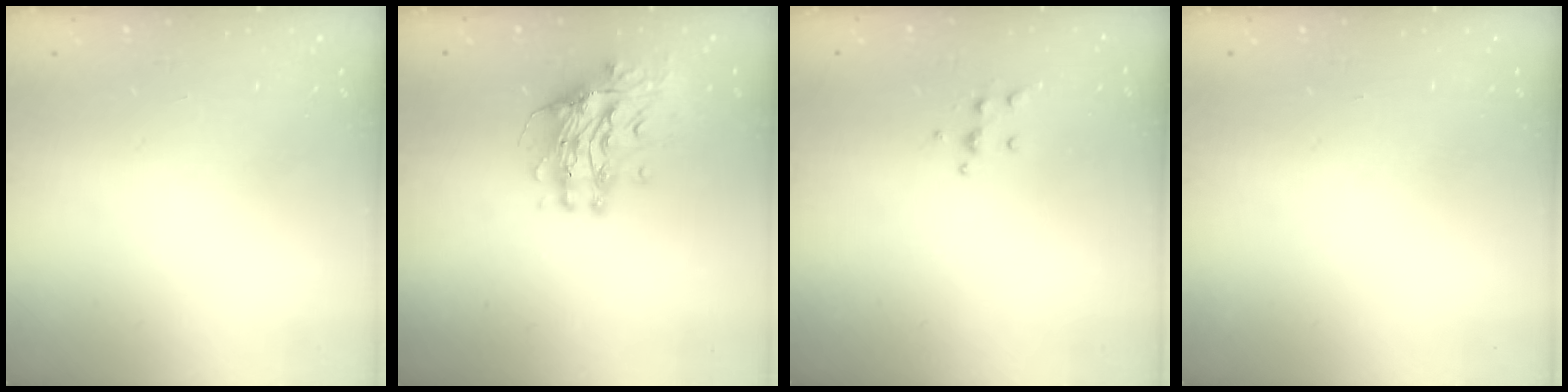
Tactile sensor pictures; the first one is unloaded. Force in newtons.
{"total": 13.5, "press": 13.4, "slide": 1.4}
{"total": 5.0, "press": 4.8, "slide": 1.0}
{"total": 0.0}